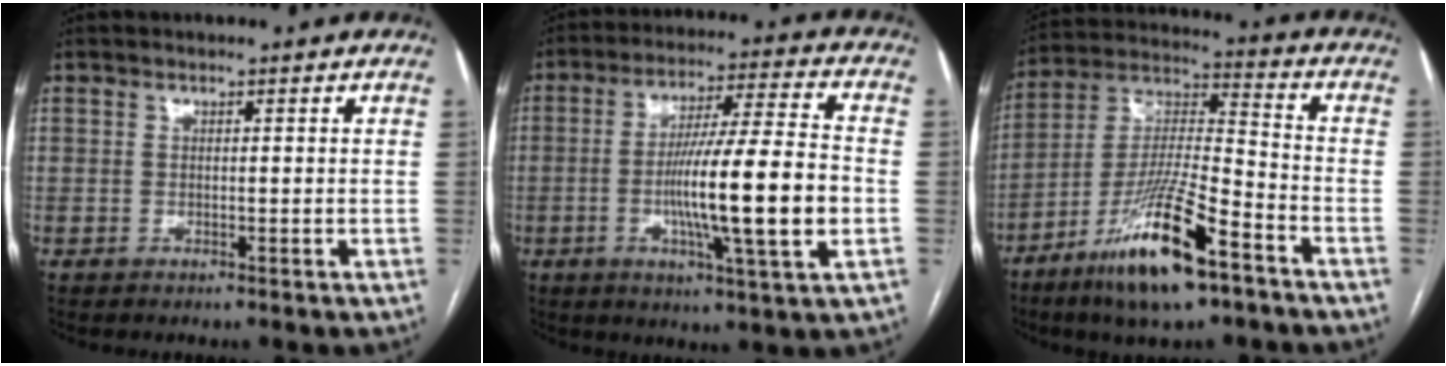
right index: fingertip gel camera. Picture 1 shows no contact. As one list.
[{"total": 16.5, "force": [-2.9, 0.3, 16.2], "torque": [-0.276, -0.003, -0.050]}, {"total": 17.0, "force": [-9.9, 2.5, 13.6], "torque": [-0.274, -0.024, -0.176]}]